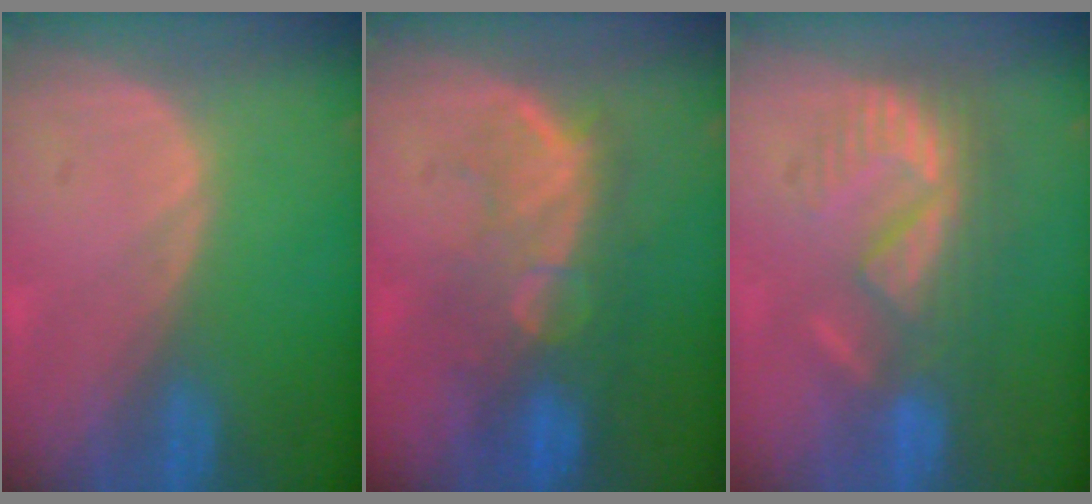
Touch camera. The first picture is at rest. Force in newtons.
{"total": 9.6, "press": 8.7, "slide": 4.0}
{"total": 9.1, "press": 8.0, "slide": 4.3}